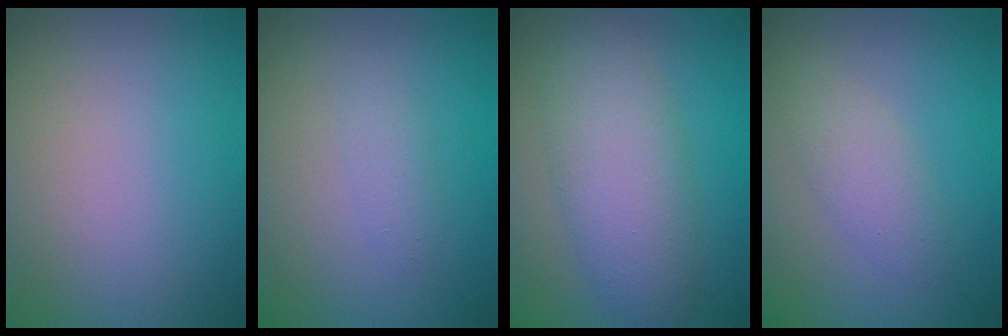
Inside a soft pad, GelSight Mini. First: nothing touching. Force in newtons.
{"total": 1.2, "press": 1.2, "slide": 0.1}
{"total": 5.9, "press": 5.9, "slide": 0.2}
{"total": 2.2, "press": 2.2, "slide": 0.0}